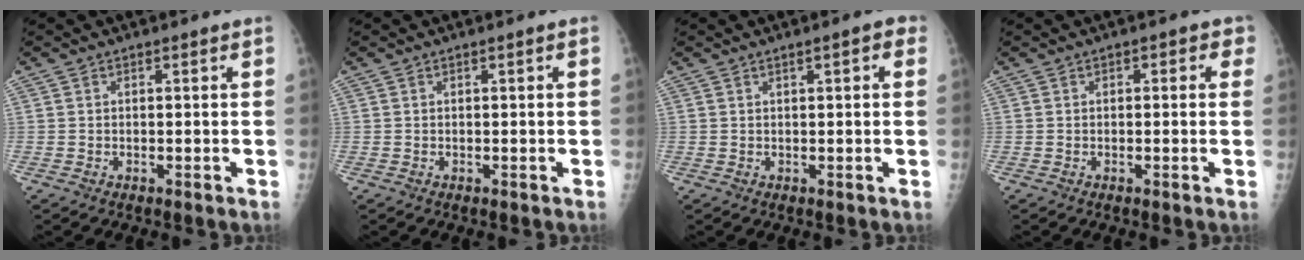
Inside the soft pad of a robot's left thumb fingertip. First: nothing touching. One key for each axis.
{"total": 0.0}
{"total": 2.6, "fx": 1.0, "fy": 0.7, "fz": 2.3, "tx": -0.028, "ty": 0.004, "tz": 0.011}
{"total": 2.2, "fx": 0.6, "fy": 1.4, "fz": 1.6, "tx": 0.003, "ty": 0.005, "tz": -0.004}